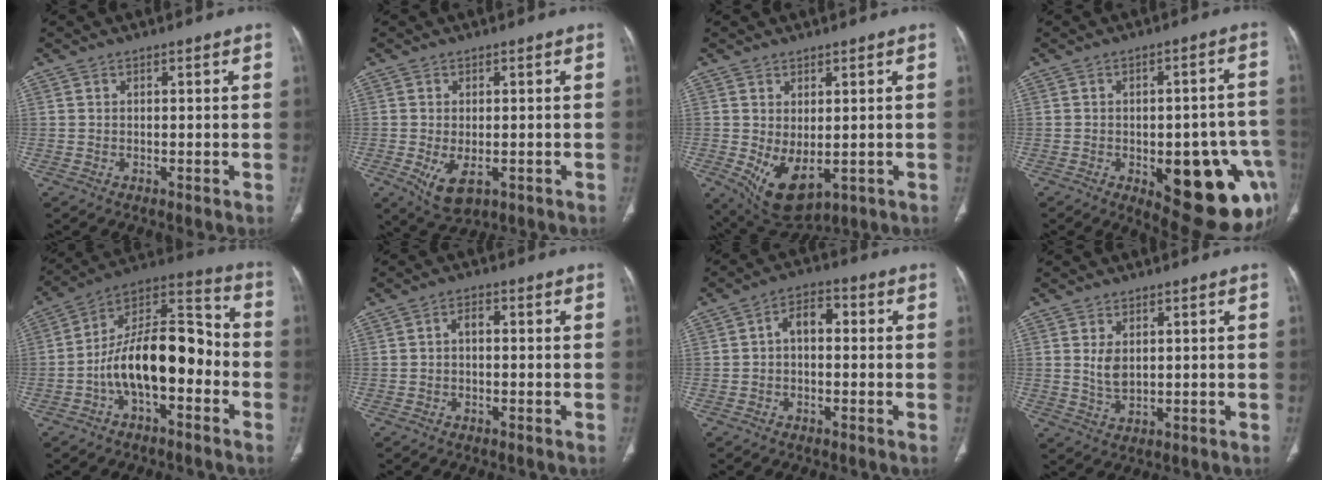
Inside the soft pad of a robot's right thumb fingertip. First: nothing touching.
{"total": 5.8, "force": [-1.8, 3.2, 4.5], "torque": [-0.079, -0.009, -0.019]}
{"total": 8.6, "force": [-1.4, 4.6, 7.1], "torque": [-0.112, -0.011, 0.002]}
{"total": 20.3, "force": [-7.0, 8.6, 17.0], "torque": [-0.146, 0.023, -0.067]}
{"total": 17.8, "force": [-4.5, 8.6, 14.9], "torque": [-0.228, 0.070, -0.082]}
{"total": 2.0, "force": [-0.2, 1.2, 1.6], "torque": [-0.020, 0.010, -0.009]}
{"total": 5.1, "force": [0.0, 3.3, 3.9], "torque": [-0.050, 0.021, -0.012]}
{"total": 3.8, "force": [0.9, 2.2, 2.9], "torque": [-0.052, -0.011, 0.026]}